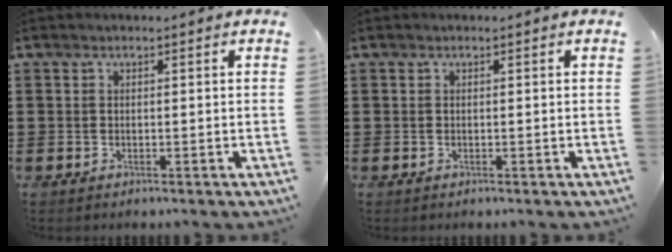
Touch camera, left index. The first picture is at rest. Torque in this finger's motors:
{"motor_torque": [-0.03, -0.02, 0.00, -0.01]}